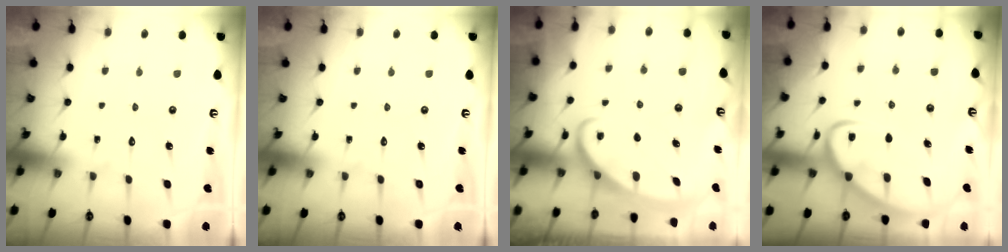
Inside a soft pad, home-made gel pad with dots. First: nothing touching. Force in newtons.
{"total": 0.0}
{"total": 2.6, "press": 2.6, "slide": 0.4}
{"total": 6.4, "press": 6.3, "slide": 0.8}